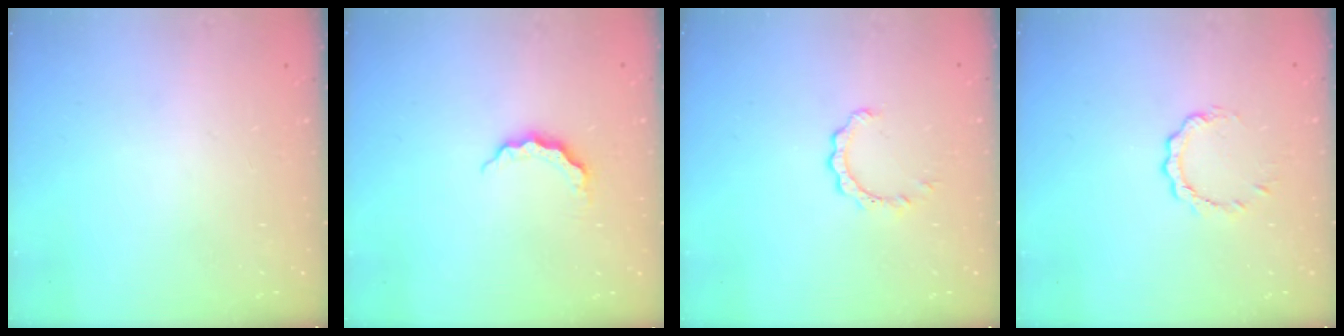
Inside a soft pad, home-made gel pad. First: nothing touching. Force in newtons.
{"total": 4.8, "press": 4.8, "slide": 0.3}
{"total": 2.2, "press": 2.2, "slide": 0.1}
{"total": 4.2, "press": 4.2, "slide": 0.5}